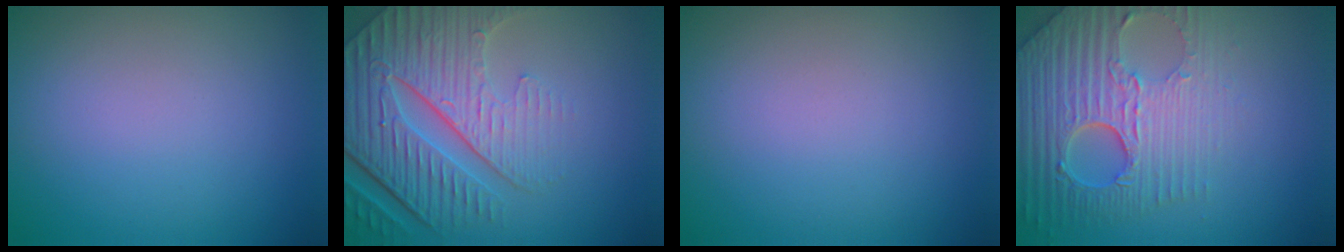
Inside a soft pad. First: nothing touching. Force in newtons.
{"total": 9.0, "press": 6.3, "slide": 6.5}
{"total": 0.0}
{"total": 7.1, "press": 5.7, "slide": 4.2}